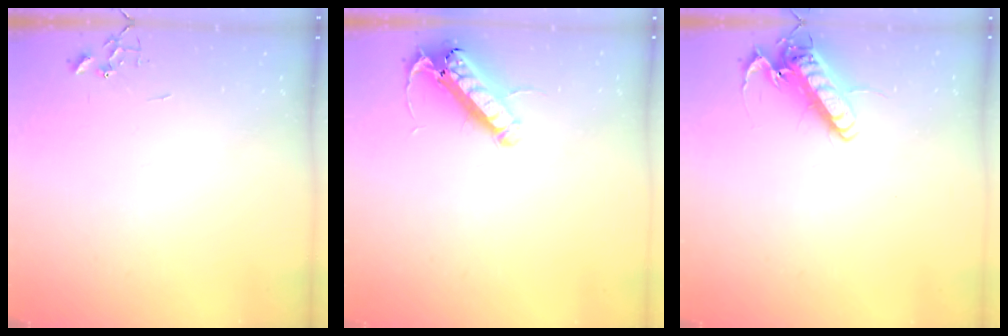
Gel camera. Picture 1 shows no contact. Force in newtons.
{"total": 14.7, "press": 14.4, "slide": 2.7}
{"total": 15.2, "press": 15.0, "slide": 2.4}